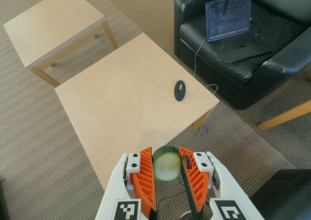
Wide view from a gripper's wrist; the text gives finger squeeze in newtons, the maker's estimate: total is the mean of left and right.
{"total": 12.1, "left": 12.1, "right": 12.1}